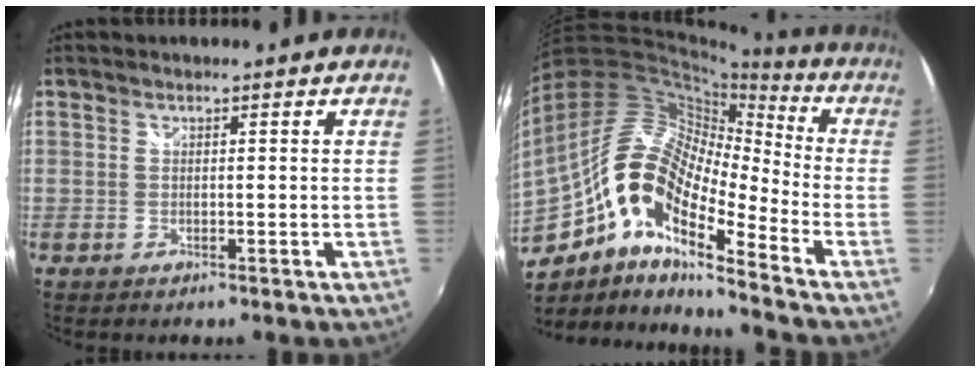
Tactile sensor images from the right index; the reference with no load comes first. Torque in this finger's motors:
{"motor_torque": [1.15, -0.99, 1.05, 0.21]}